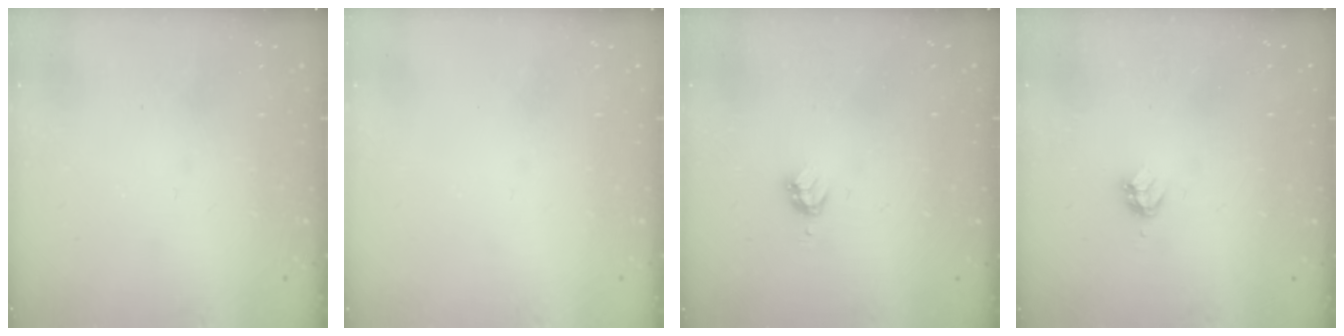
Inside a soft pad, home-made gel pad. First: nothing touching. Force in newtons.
{"total": 0.0}
{"total": 2.9, "press": 2.8, "slide": 0.4}
{"total": 3.2, "press": 3.1, "slide": 0.5}